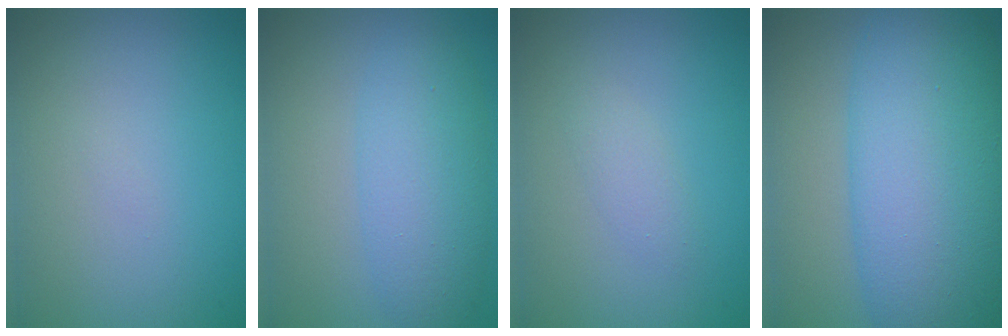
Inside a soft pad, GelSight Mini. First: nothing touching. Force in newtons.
{"total": 3.4, "press": 3.4, "slide": 0.2}
{"total": 1.3, "press": 1.2, "slide": 0.1}
{"total": 12.4, "press": 12.4, "slide": 0.2}